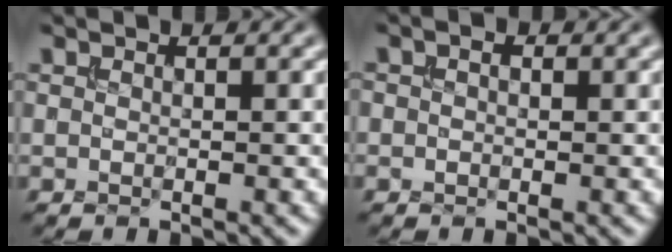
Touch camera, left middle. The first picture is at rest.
{"total": 1.0, "force": [-0.1, 0.8, 0.7], "torque": [-0.007, 0.000, -0.004]}